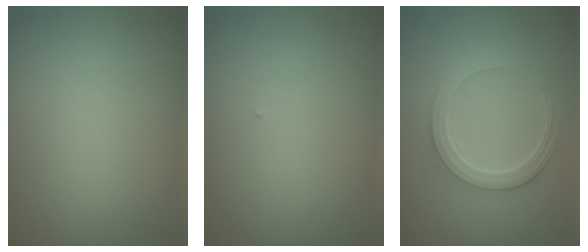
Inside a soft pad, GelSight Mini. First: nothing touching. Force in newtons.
{"total": 0.0}
{"total": 3.1, "press": 3.0, "slide": 0.5}